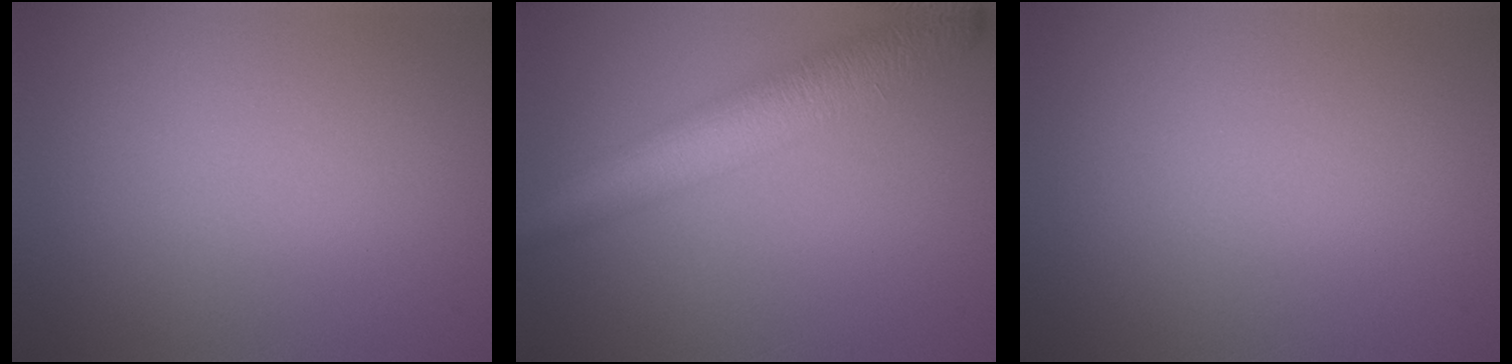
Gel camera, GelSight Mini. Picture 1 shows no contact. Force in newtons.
{"total": 6.9, "press": 6.9, "slide": 0.2}
{"total": 0.0}